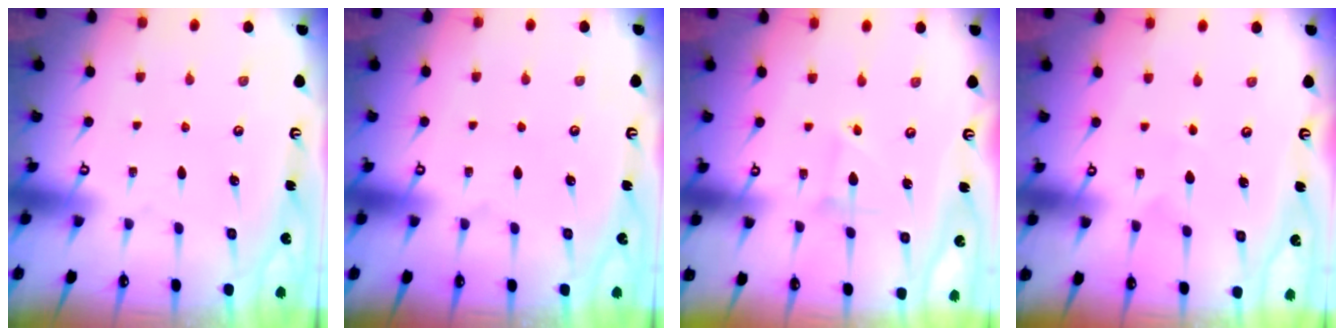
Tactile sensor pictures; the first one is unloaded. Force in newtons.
{"total": 0.0}
{"total": 2.2, "press": 2.2, "slide": 0.1}
{"total": 3.0, "press": 3.0, "slide": 0.3}